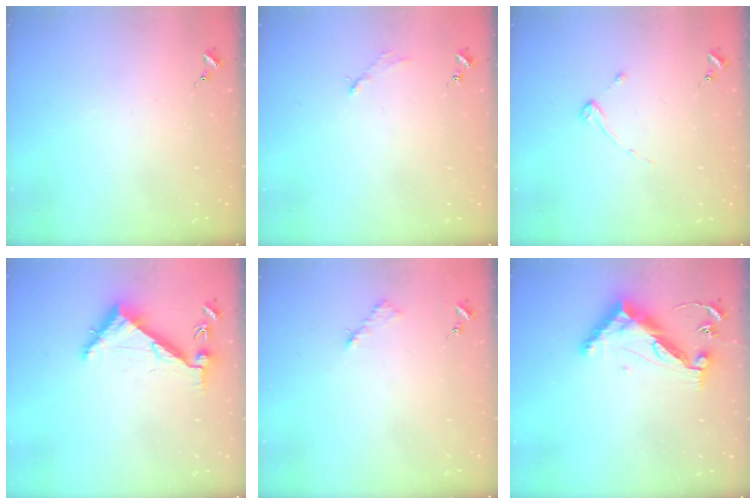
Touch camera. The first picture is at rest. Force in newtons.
{"total": 2.9, "press": 2.9, "slide": 0.4}
{"total": 2.6, "press": 2.5, "slide": 0.4}
{"total": 6.7, "press": 6.7, "slide": 0.8}
{"total": 3.1, "press": 3.1, "slide": 0.4}
{"total": 13.0, "press": 13.0, "slide": 0.6}